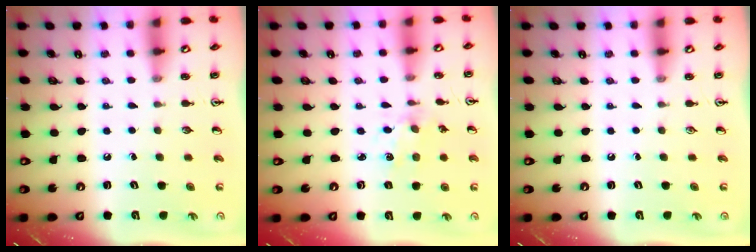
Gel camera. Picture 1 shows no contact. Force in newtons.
{"total": 1.9, "press": 1.9, "slide": 0.2}
{"total": 0.0}